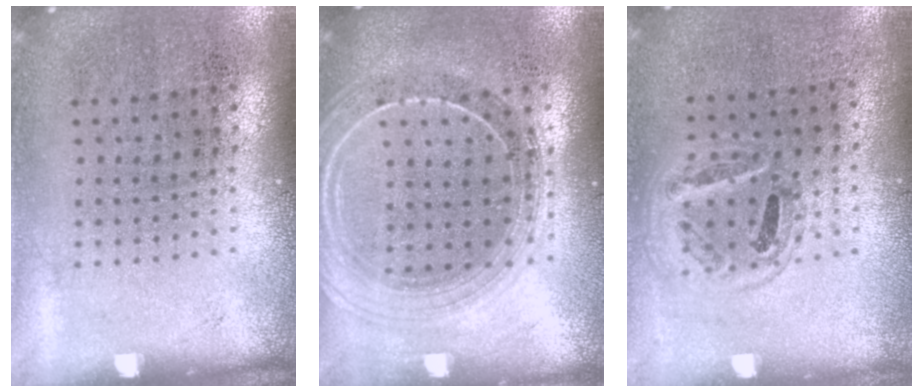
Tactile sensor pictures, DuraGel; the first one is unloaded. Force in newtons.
{"total": 2.1, "press": 1.9, "slide": 1.0}
{"total": 0.8, "press": 0.8, "slide": 0.2}